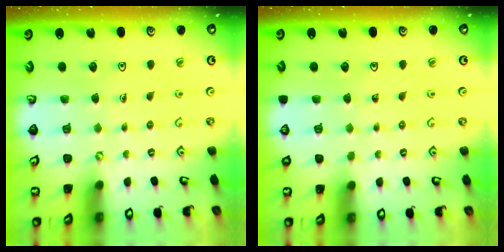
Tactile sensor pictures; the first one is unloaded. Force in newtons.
{"total": 0.0}